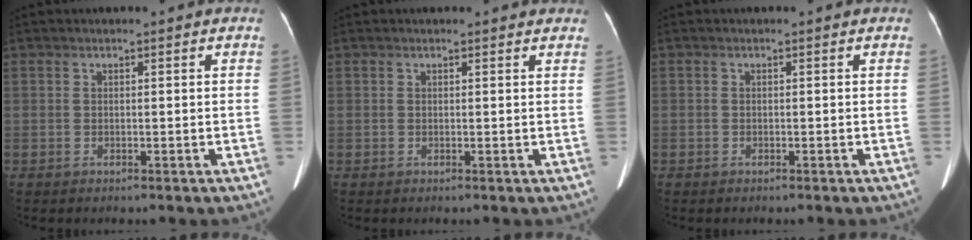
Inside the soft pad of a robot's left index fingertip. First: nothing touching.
{"total": 2.7, "force": [2.6, 0.6, 0.6], "torque": [-0.013, 0.004, 0.018]}
{"total": 0.6, "force": [-0.4, 0.5, -0.1], "torque": [0.005, 0.007, -0.009]}